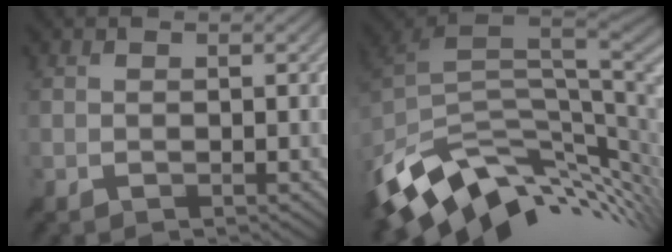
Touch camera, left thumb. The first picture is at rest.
{"total": 13.8, "force": [-3.5, 8.1, 10.7], "torque": [-0.230, -0.019, -0.052]}